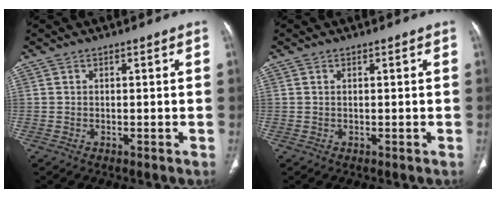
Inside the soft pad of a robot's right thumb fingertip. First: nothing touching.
{"total": 0.0}